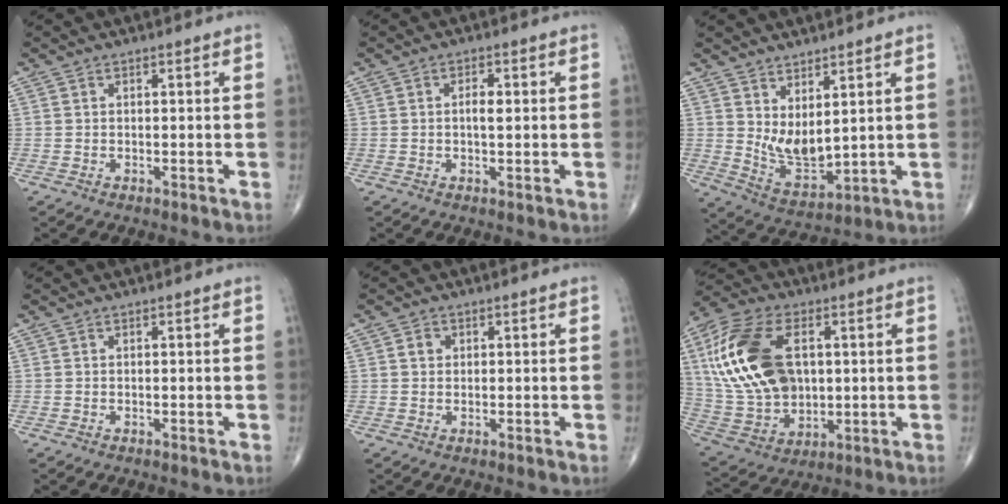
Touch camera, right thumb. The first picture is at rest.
{"total": 2.5, "force": [0.2, 1.0, 2.3], "torque": [-0.037, 0.001, 0.000]}
{"total": 8.2, "force": [3.0, 3.7, 6.7], "torque": [-0.109, -0.044, 0.073]}
{"total": 0.0}
{"total": 1.9, "force": [0.5, 1.6, 0.8], "torque": [-0.006, 0.001, 0.007]}
{"total": 22.0, "force": [4.3, 13.6, 16.7], "torque": [-0.332, -0.004, 0.086]}